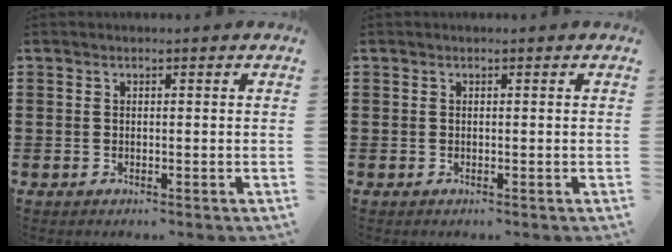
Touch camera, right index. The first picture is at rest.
{"total": 0.0}